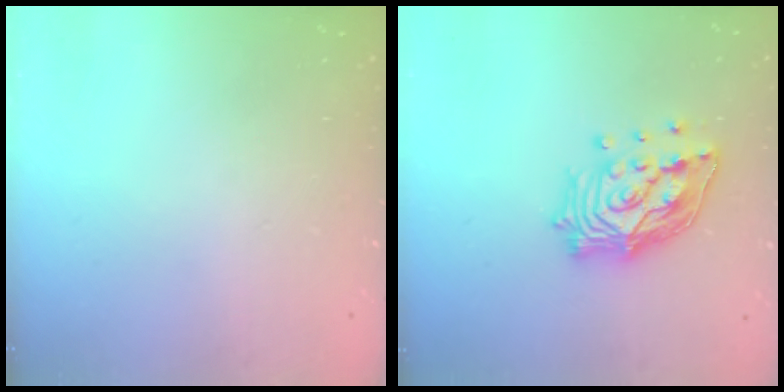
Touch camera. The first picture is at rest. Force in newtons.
{"total": 16.9, "press": 16.7, "slide": 2.7}